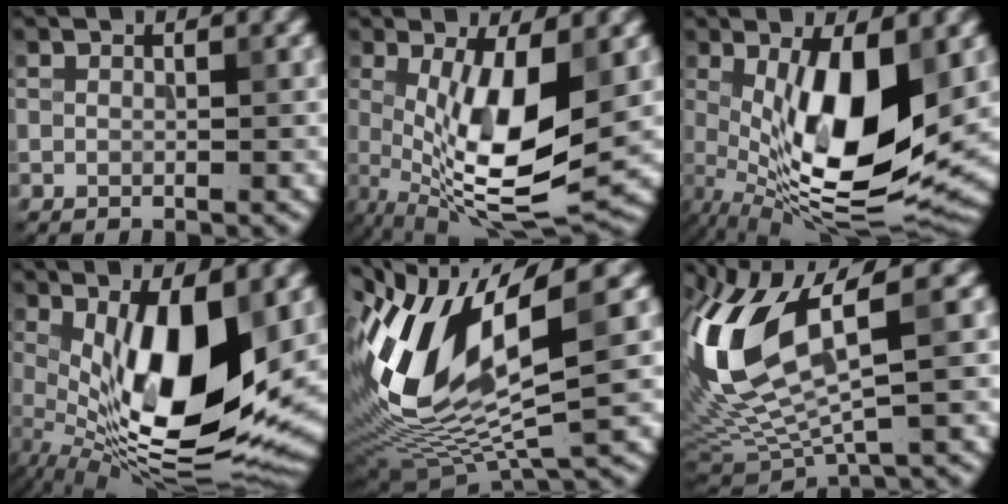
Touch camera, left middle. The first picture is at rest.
{"total": 9.9, "force": [0.2, 3.3, 9.3], "torque": [-0.170, -0.014, 0.008]}
{"total": 12.0, "force": [0.6, 4.4, 11.2], "torque": [-0.192, -0.019, 0.014]}
{"total": 13.5, "force": [0.9, 4.9, 12.5], "torque": [-0.207, -0.022, 0.016]}
{"total": 12.2, "force": [2.6, 4.5, 11.0], "torque": [-0.230, -0.003, 0.050]}
{"total": 11.7, "force": [3.0, 4.1, 10.6], "torque": [-0.243, -0.004, 0.065]}